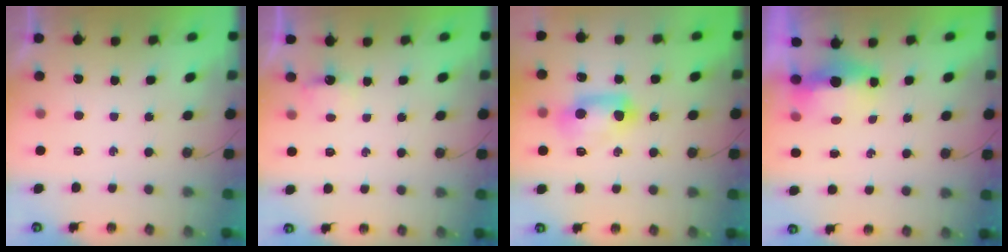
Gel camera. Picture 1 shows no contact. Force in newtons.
{"total": 2.6, "press": 2.6, "slide": 0.4}
{"total": 10.8, "press": 10.7, "slide": 1.3}
{"total": 5.8, "press": 5.8, "slide": 0.8}